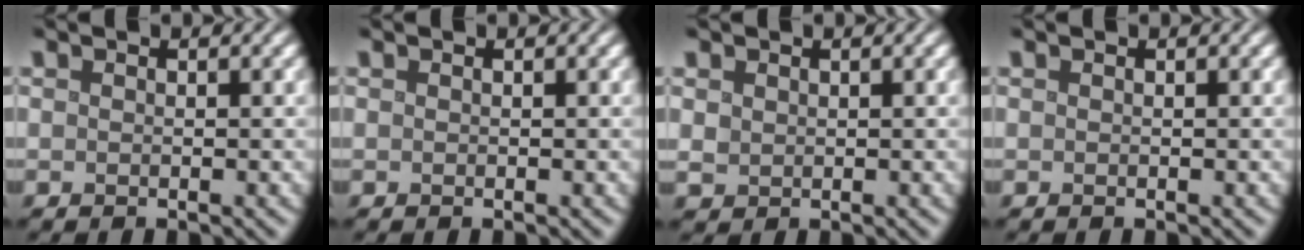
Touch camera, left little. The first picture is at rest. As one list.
[{"total": 0.0}, {"total": 1.1, "force": [0.5, 1.0, 0.3], "torque": [-0.006, -0.003, 0.013]}, {"total": 0.0}]